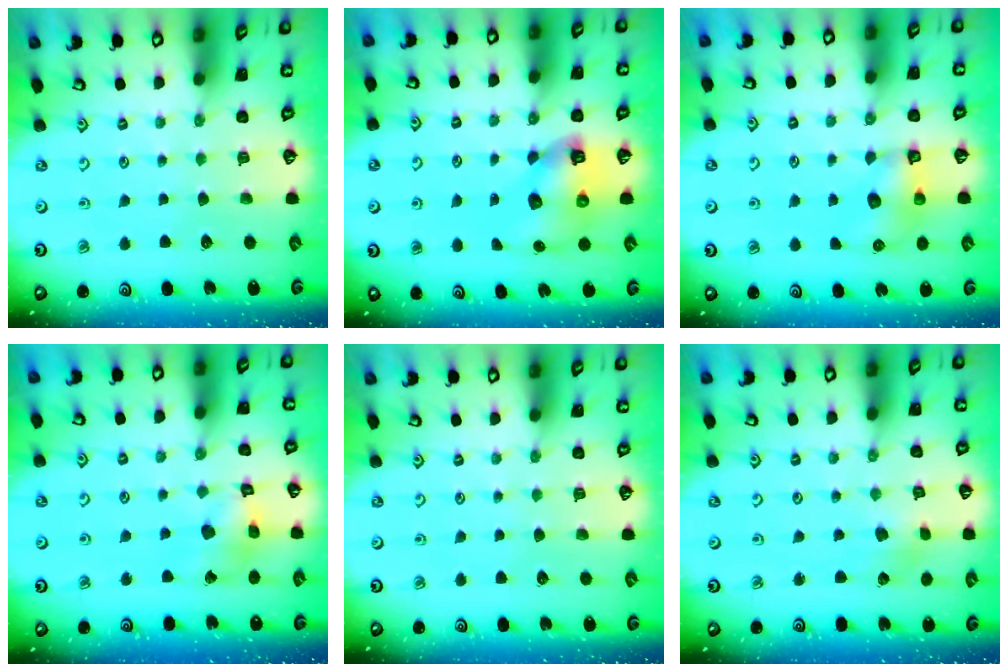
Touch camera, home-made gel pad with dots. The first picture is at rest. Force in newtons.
{"total": 8.9, "press": 8.9, "slide": 1.1}
{"total": 6.9, "press": 6.9, "slide": 0.2}
{"total": 9.4, "press": 9.3, "slide": 1.0}
{"total": 0.0}
{"total": 2.3, "press": 2.3, "slide": 0.5}